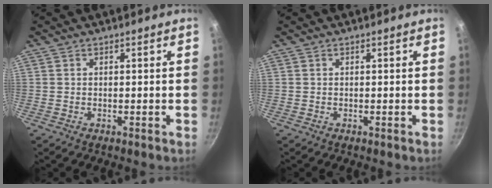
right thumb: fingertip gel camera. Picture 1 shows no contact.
{"total": 0.0}